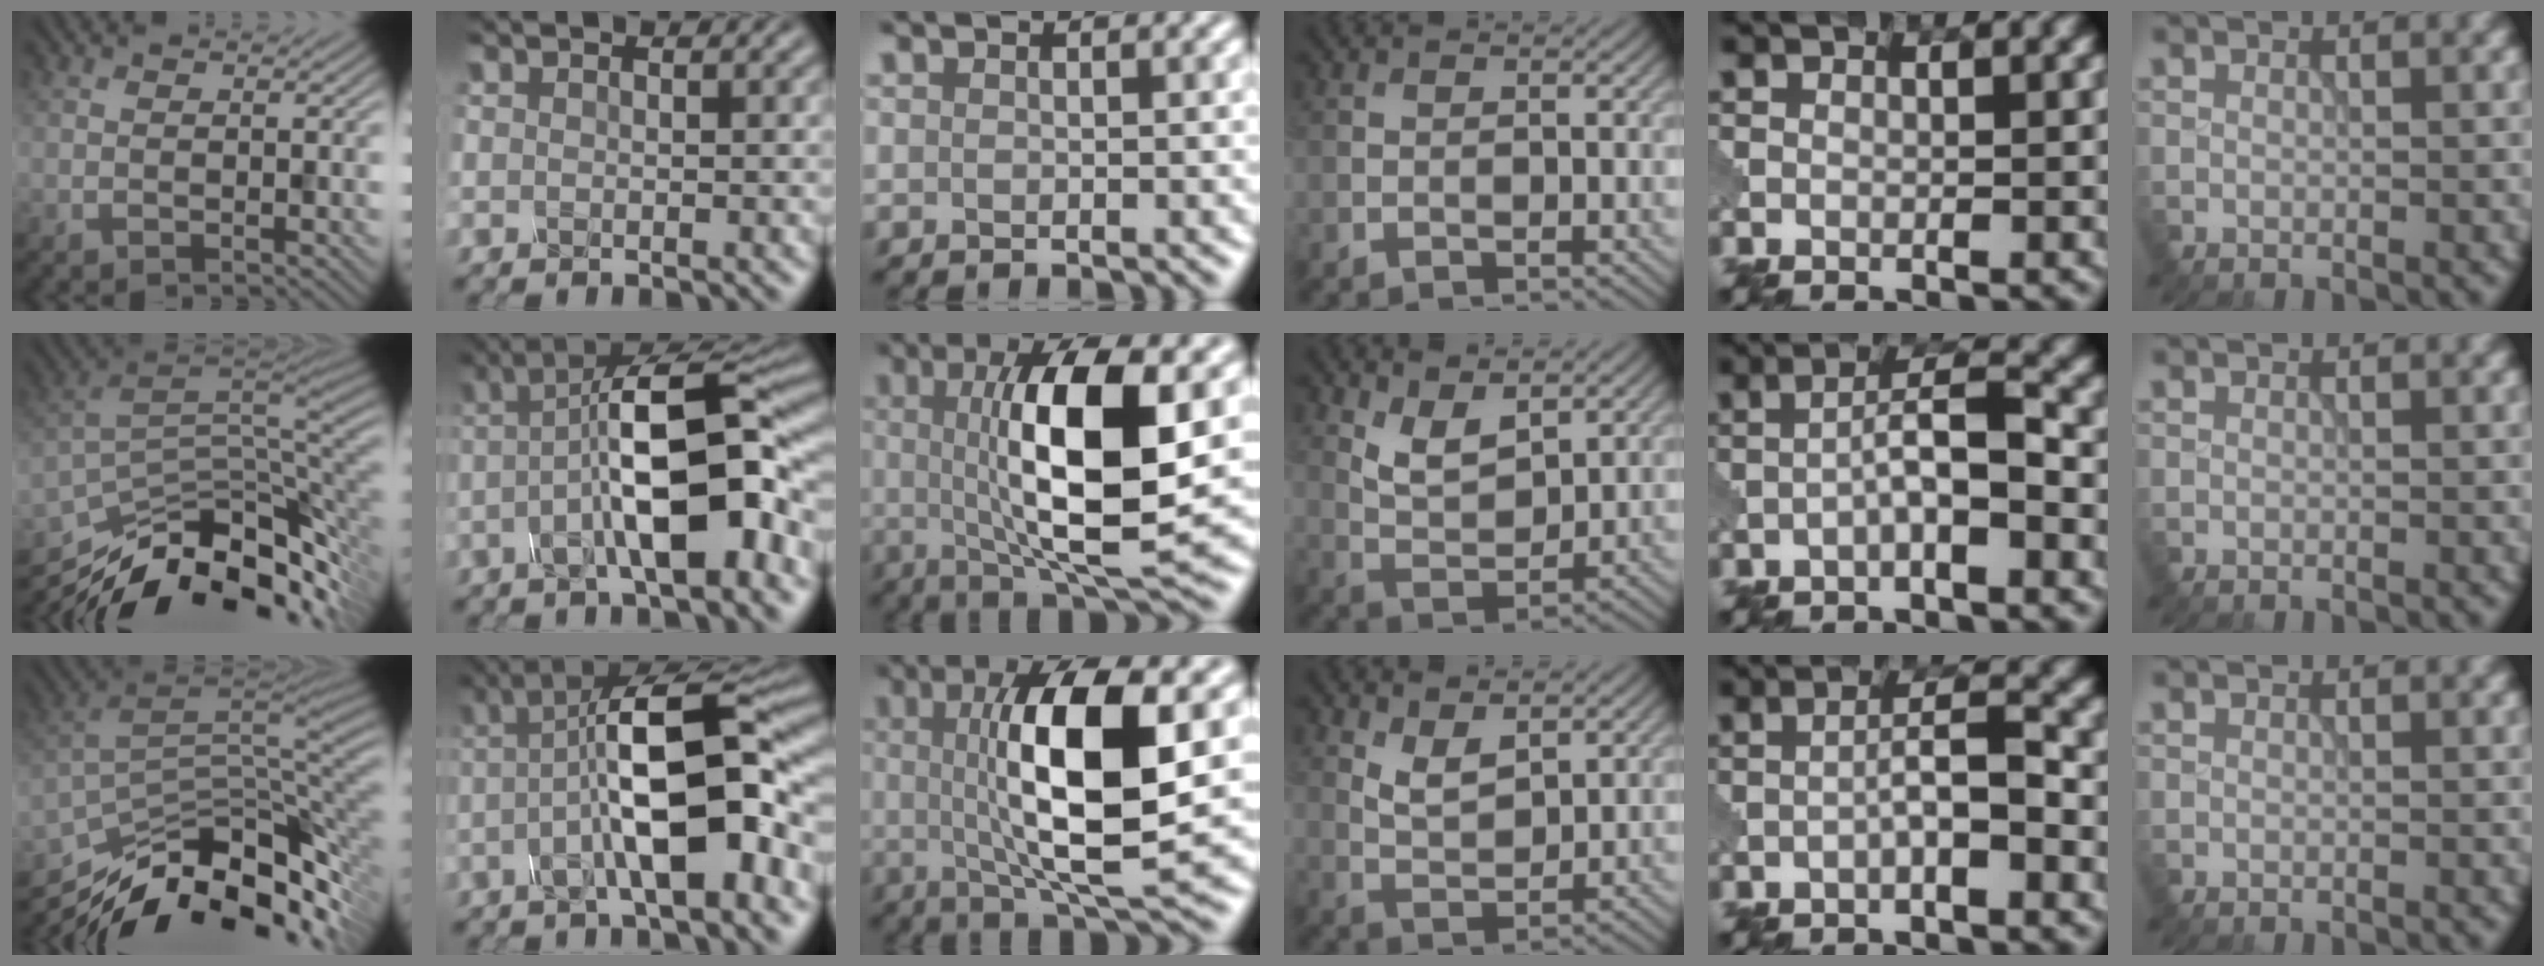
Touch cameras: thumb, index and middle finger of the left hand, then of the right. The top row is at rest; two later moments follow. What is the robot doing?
{"motion": "assemble", "object": "glue stick"}